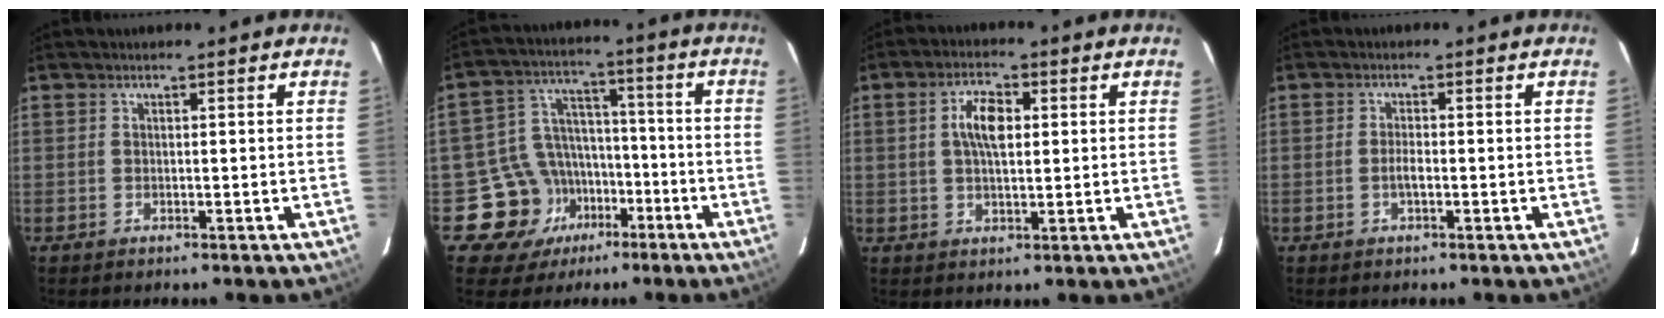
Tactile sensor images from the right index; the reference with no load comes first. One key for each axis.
{"total": 11.8, "fx": -6.2, "fy": 9.8, "fz": 2.1, "tx": -0.058, "ty": 0.045, "tz": -0.088}
{"total": 6.0, "fx": 1.2, "fy": 2.7, "fz": 5.3, "tx": -0.098, "ty": 0.012, "tz": 0.022}
{"total": 1.6, "fx": -0.6, "fy": 0.4, "fz": 1.4, "tx": -0.029, "ty": 0.000, "tz": -0.012}